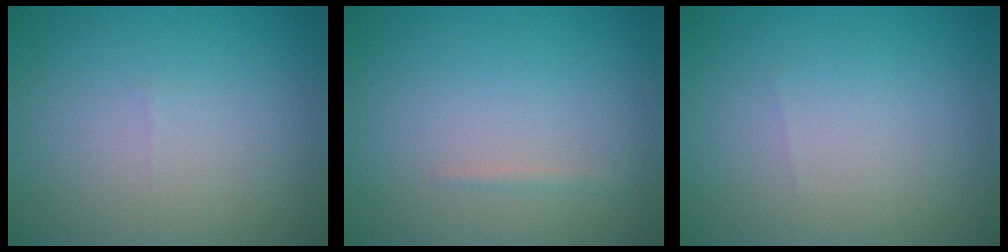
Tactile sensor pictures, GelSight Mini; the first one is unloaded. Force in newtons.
{"total": 0.6, "press": 0.6, "slide": 0.0}
{"total": 0.0}